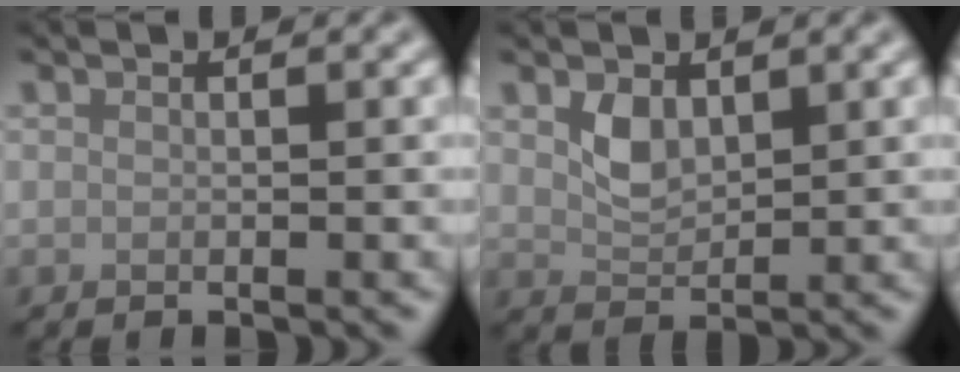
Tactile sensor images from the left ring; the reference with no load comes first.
{"total": 2.3, "force": [1.1, 1.4, 1.5], "torque": [-0.032, -0.004, 0.027]}